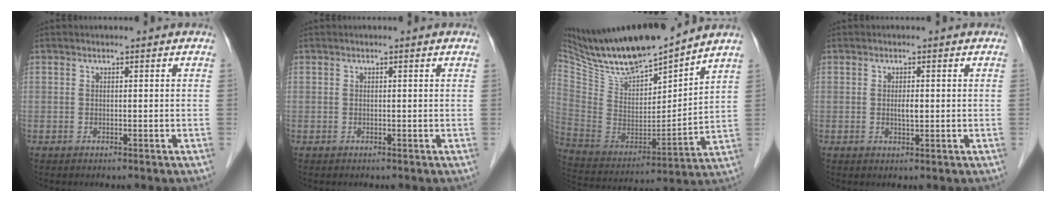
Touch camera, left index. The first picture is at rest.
{"total": 0.0}
{"total": 19.5, "force": [17.4, 2.4, 8.6], "torque": [-0.169, -0.014, 0.319]}
{"total": 1.4, "force": [0.1, 0.4, 1.3], "torque": [-0.023, -0.001, 0.002]}